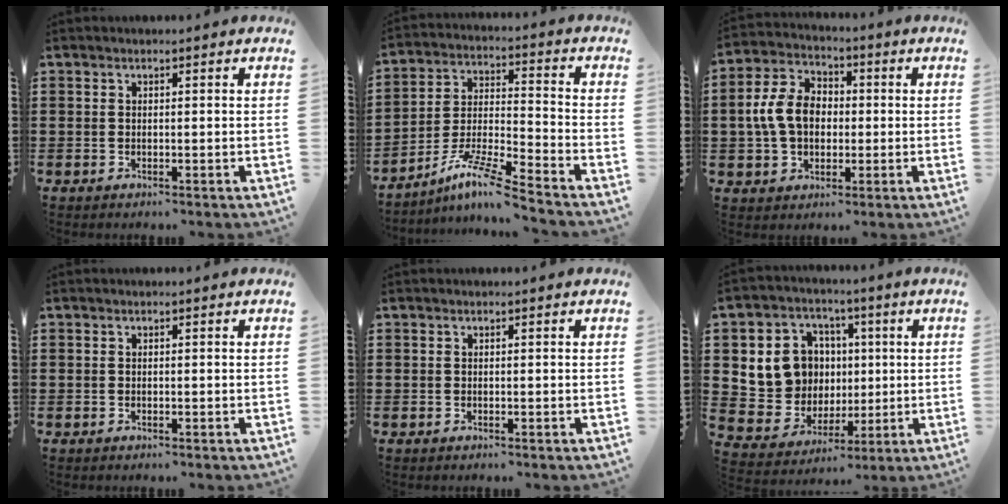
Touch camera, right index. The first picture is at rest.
{"total": 9.4, "force": [-7.5, 0.2, 5.8], "torque": [-0.121, -0.003, -0.150]}
{"total": 8.8, "force": [-0.1, 6.6, 5.8], "torque": [-0.155, 0.010, -0.009]}
{"total": 0.0}
{"total": 0.0}
{"total": 10.7, "force": [2.4, 9.8, 3.4], "torque": [-0.104, -0.002, 0.057]}